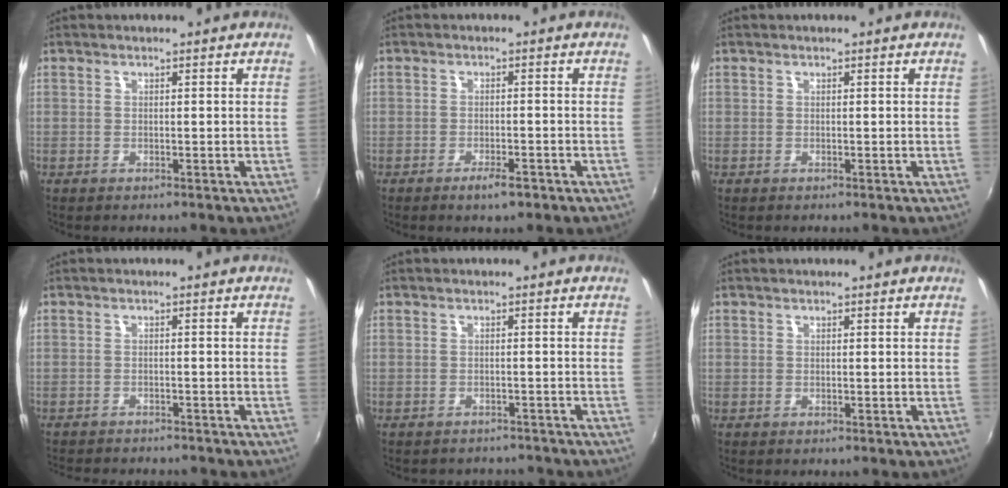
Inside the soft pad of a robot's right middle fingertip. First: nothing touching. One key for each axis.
{"total": 3.5, "fx": -2.3, "fy": 1.0, "fz": 2.4, "tx": -0.050, "ty": -0.004, "tz": -0.037}
{"total": 0.0}
{"total": 7.1, "fx": -6.5, "fy": 1.5, "fz": 2.2, "tx": -0.058, "ty": -0.017, "tz": -0.096}
{"total": 5.8, "fx": -5.3, "fy": 2.1, "fz": 1.2, "tx": -0.028, "ty": -0.009, "tz": -0.068}
{"total": 0.0}